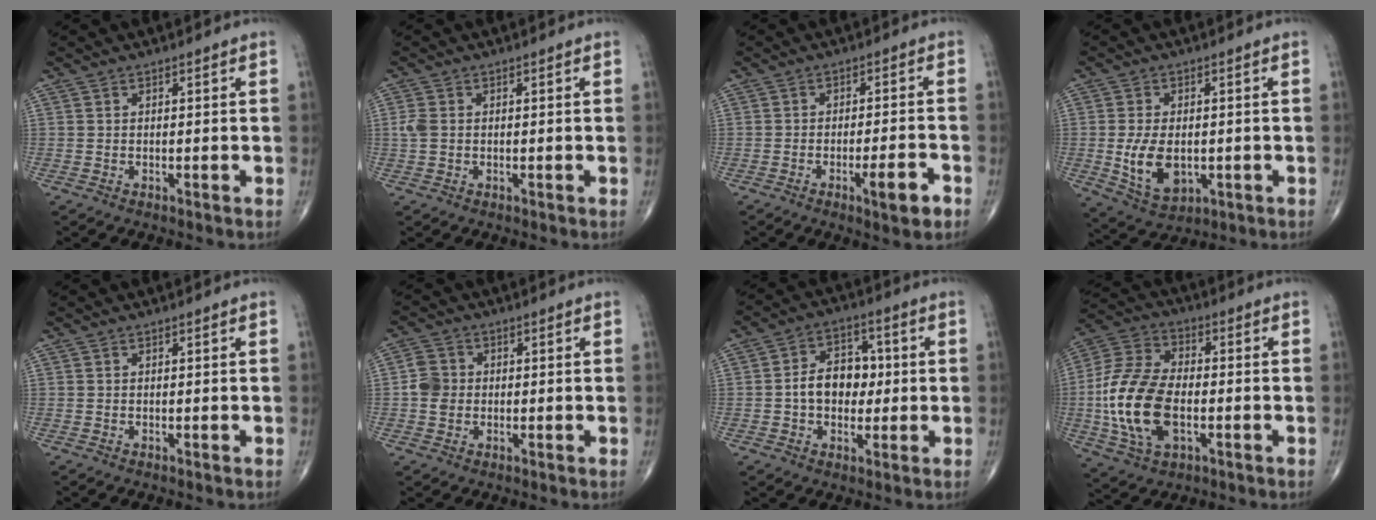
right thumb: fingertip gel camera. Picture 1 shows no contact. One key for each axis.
{"total": 2.3, "fx": 0.0, "fy": 1.6, "fz": 1.6, "tx": -0.044, "ty": 0.003, "tz": -0.002}
{"total": 6.0, "fx": -2.9, "fy": 1.2, "fz": 5.1, "tx": -0.075, "ty": 0.012, "tz": -0.040}
{"total": 9.3, "fx": -1.1, "fy": 5.7, "fz": 7.2, "tx": -0.119, "ty": -0.008, "tz": -0.006}
{"total": 0.0}
{"total": 4.3, "fx": -0.3, "fy": 3.8, "fz": 2.0, "tx": -0.026, "ty": 0.006, "tz": -0.011}
{"total": 9.4, "fx": -0.2, "fy": 6.9, "fz": 6.4, "tx": -0.070, "ty": 0.021, "tz": -0.011}
{"total": 17.6, "fx": -2.9, "fy": 10.1, "fz": 14.1, "tx": -0.287, "ty": 0.014, "tz": -0.052}